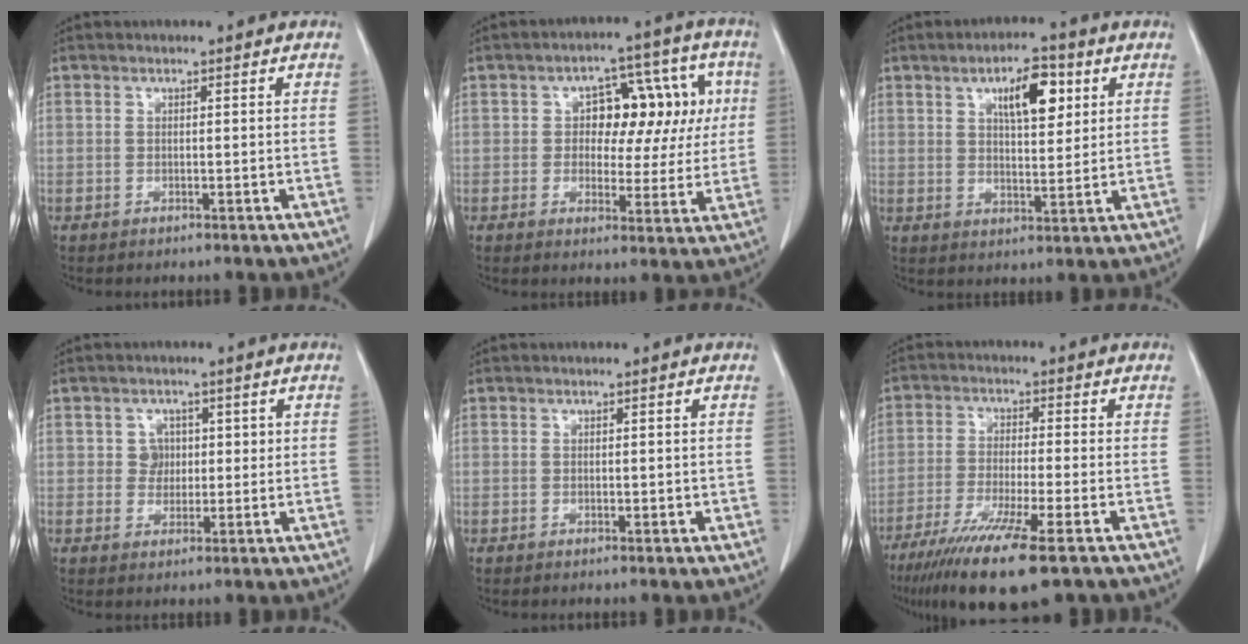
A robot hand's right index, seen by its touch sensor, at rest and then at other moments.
{"total": 10.9, "force": [1.9, 6.4, 8.6], "torque": [-0.096, 0.043, 0.028]}
{"total": 8.2, "force": [3.5, 2.9, 6.9], "torque": [-0.112, 0.009, 0.058]}
{"total": 3.0, "force": [0.7, 2.8, 0.7], "torque": [-0.002, 0.007, 0.009]}
{"total": 0.9, "force": [0.0, 0.7, 0.6], "torque": [-0.006, 0.001, 0.001]}
{"total": 12.5, "force": [-7.8, 0.6, 9.8], "torque": [-0.178, -0.036, -0.131]}